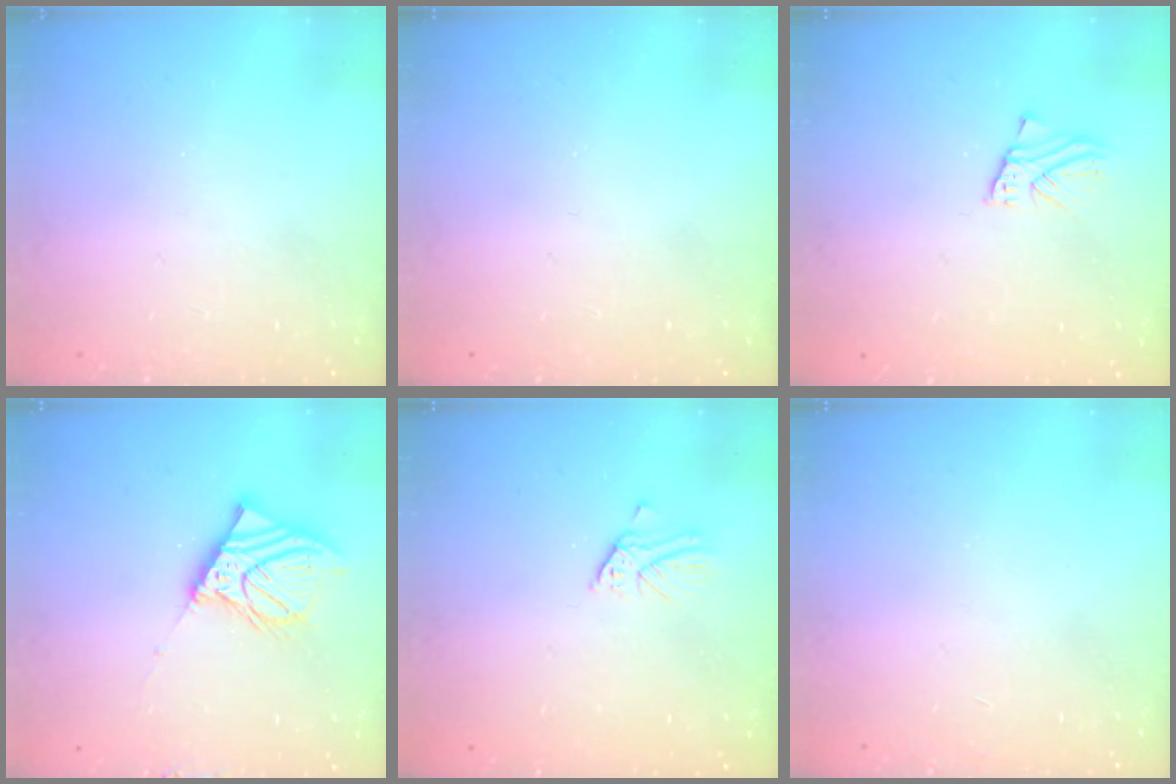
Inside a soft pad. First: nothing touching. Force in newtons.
{"total": 0.0}
{"total": 2.2, "press": 2.2, "slide": 0.2}
{"total": 12.4, "press": 12.2, "slide": 2.3}
{"total": 1.4, "press": 1.4, "slide": 0.2}
{"total": 3.0, "press": 3.0, "slide": 0.3}